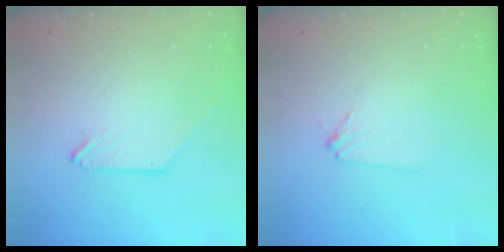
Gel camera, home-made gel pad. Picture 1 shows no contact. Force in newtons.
{"total": 2.7, "press": 2.6, "slide": 0.4}